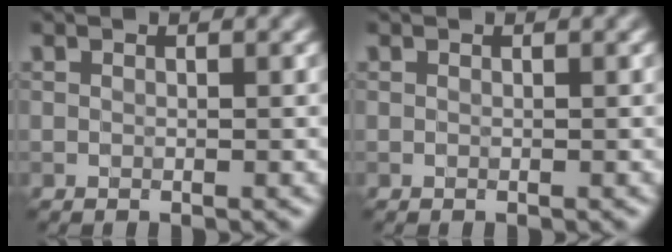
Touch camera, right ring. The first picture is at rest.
{"total": 0.0}